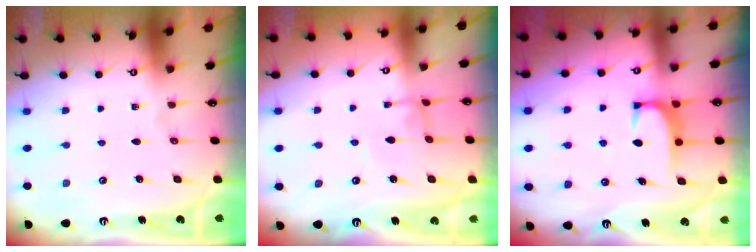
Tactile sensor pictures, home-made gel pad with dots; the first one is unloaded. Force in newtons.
{"total": 2.0, "press": 2.0, "slide": 0.1}
{"total": 1.8, "press": 1.7, "slide": 0.5}